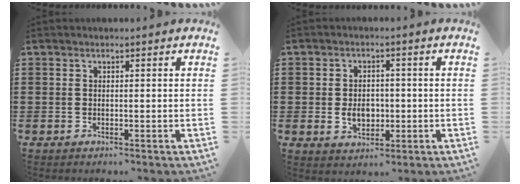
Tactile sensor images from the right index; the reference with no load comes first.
{"total": 4.3, "force": [-0.5, 3.3, 2.8], "torque": [-0.052, 0.005, -0.013]}